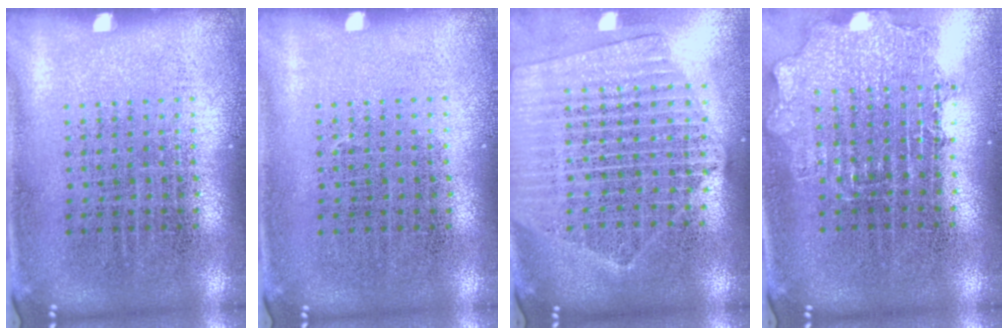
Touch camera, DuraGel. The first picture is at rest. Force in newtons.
{"total": 0.0}
{"total": 2.2, "press": 1.9, "slide": 1.1}
{"total": 1.6, "press": 1.3, "slide": 0.8}